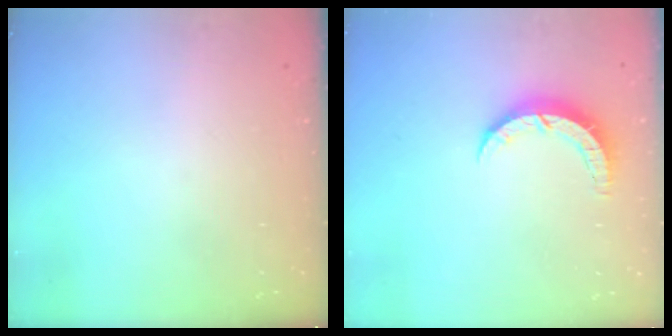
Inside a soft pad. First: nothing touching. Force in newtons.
{"total": 6.0, "press": 6.0, "slide": 0.4}